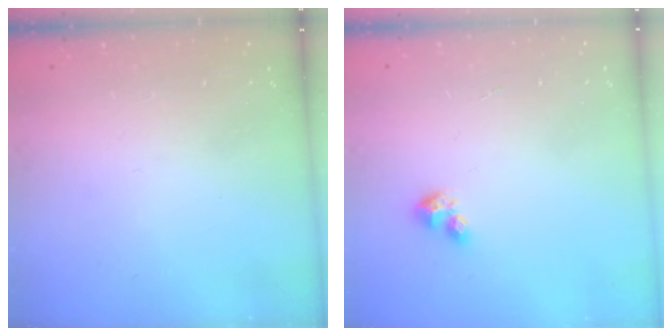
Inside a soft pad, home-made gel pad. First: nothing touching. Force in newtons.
{"total": 2.8, "press": 2.8, "slide": 0.2}